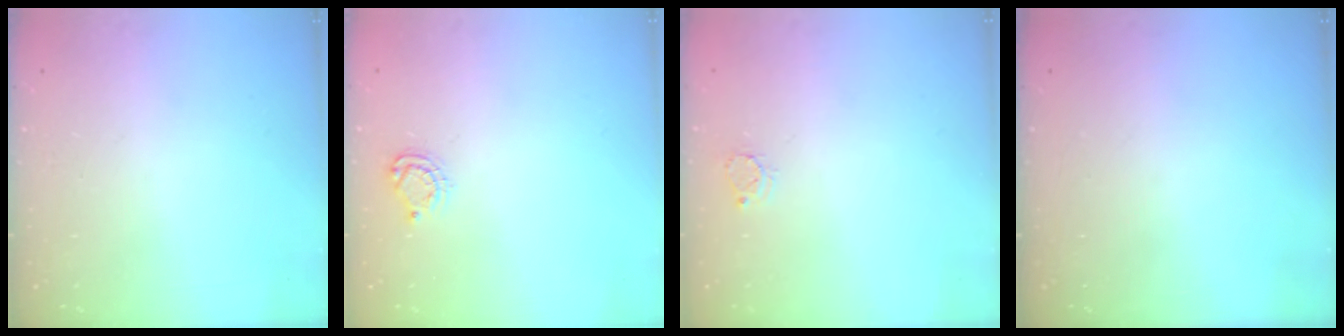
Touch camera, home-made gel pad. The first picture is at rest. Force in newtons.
{"total": 5.8, "press": 5.8, "slide": 0.7}
{"total": 3.2, "press": 3.2, "slide": 0.4}
{"total": 0.0}